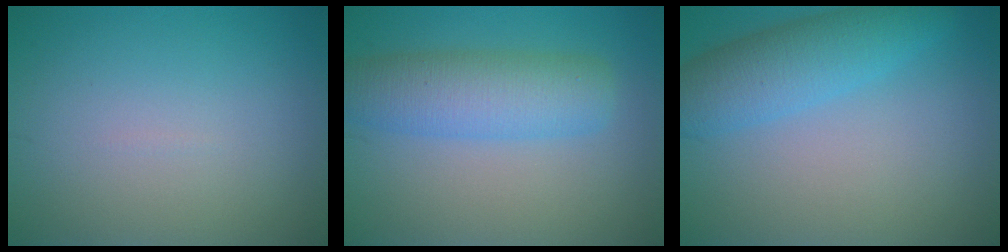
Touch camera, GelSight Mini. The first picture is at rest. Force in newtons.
{"total": 5.6, "press": 5.6, "slide": 0.1}
{"total": 4.9, "press": 4.9, "slide": 0.0}